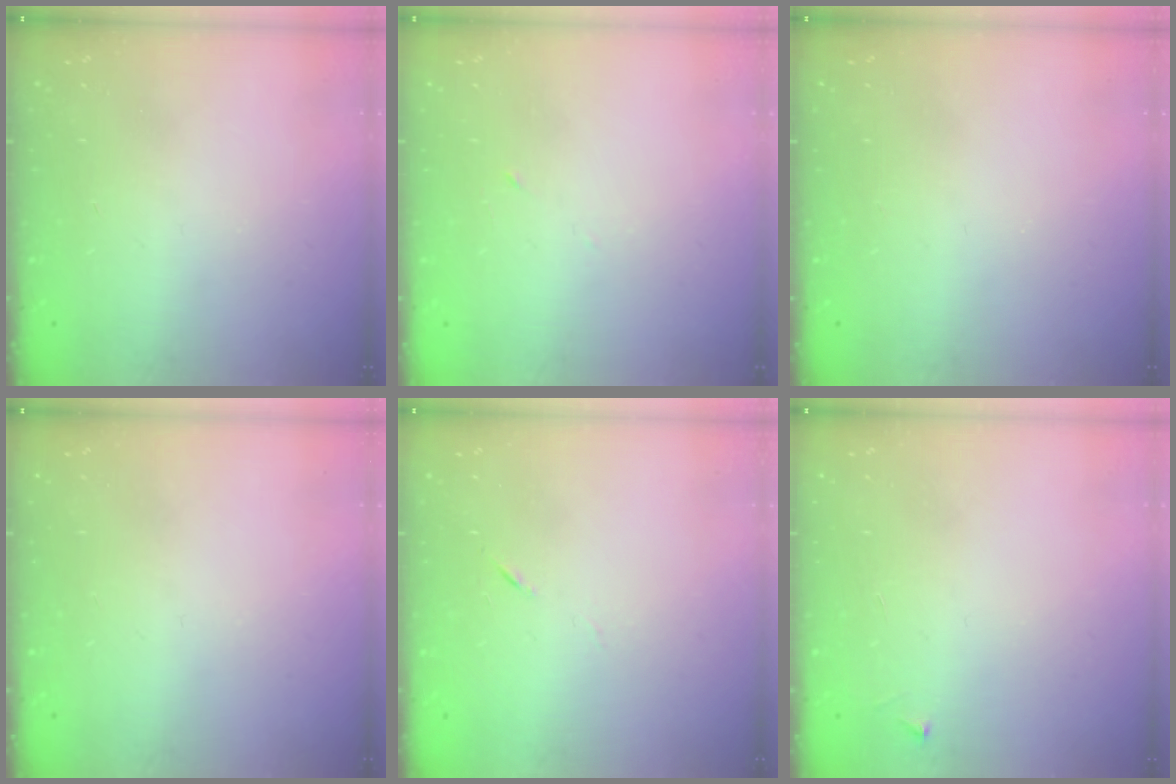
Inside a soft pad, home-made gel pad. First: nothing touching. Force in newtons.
{"total": 2.7, "press": 2.5, "slide": 1.0}
{"total": 0.0}
{"total": 0.0}
{"total": 3.8, "press": 3.6, "slide": 1.1}
{"total": 2.5, "press": 2.5, "slide": 0.3}